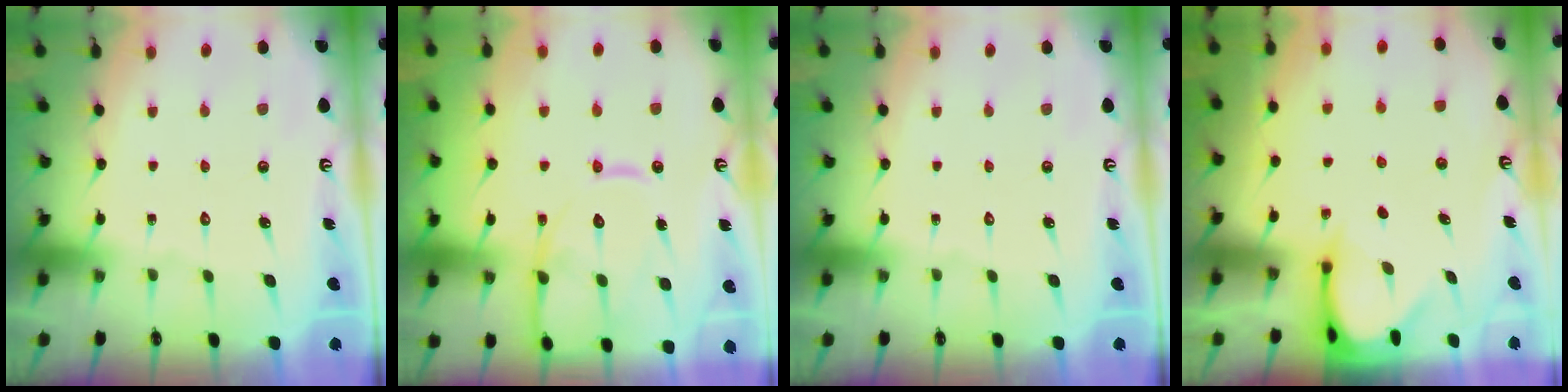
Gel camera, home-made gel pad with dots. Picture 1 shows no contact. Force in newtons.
{"total": 14.6, "press": 14.5, "slide": 1.3}
{"total": 0.0}
{"total": 3.8, "press": 3.8, "slide": 0.3}